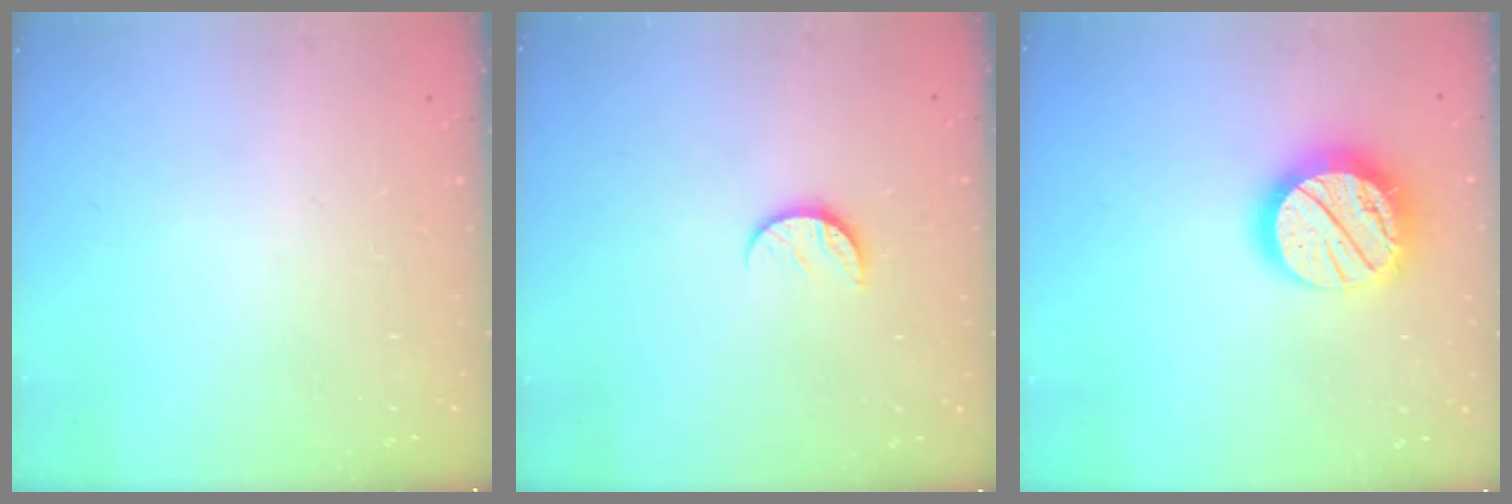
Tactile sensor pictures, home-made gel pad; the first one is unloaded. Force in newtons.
{"total": 6.4, "press": 6.3, "slide": 0.6}
{"total": 19.1, "press": 19.0, "slide": 1.6}